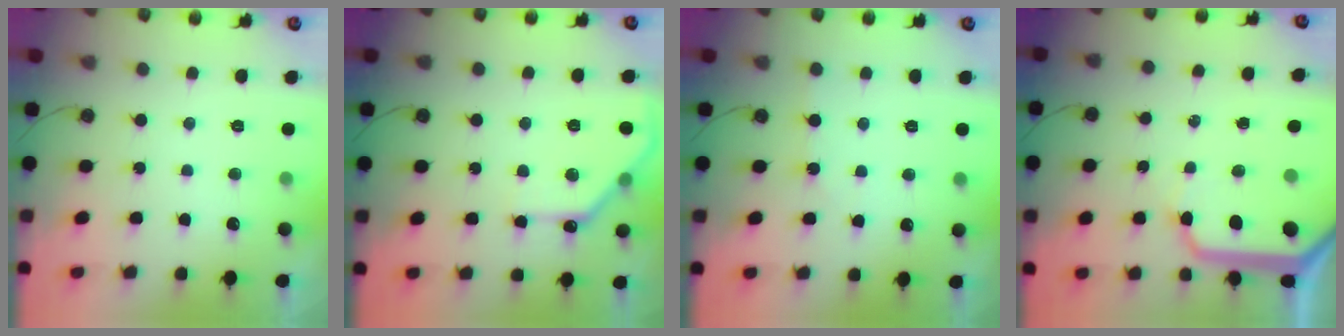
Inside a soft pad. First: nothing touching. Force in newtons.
{"total": 10.5, "press": 10.5, "slide": 0.4}
{"total": 2.7, "press": 2.7, "slide": 0.5}
{"total": 11.9, "press": 11.8, "slide": 1.4}